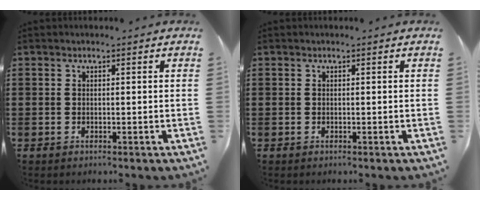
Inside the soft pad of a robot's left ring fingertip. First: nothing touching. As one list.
[{"total": 0.0}]